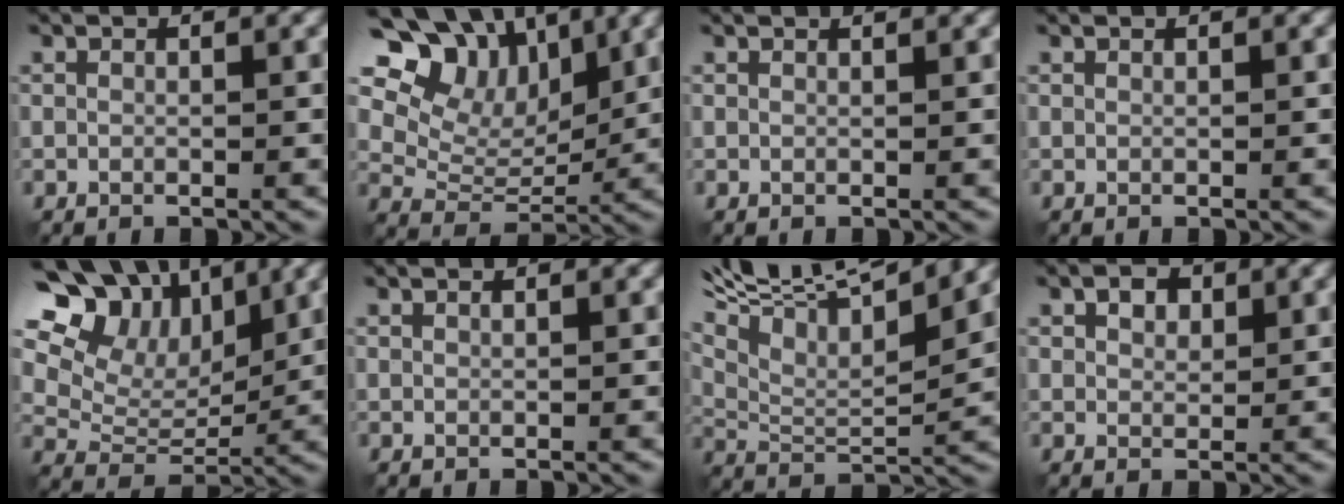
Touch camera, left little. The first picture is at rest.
{"total": 11.7, "force": [5.9, 8.0, 6.3], "torque": [-0.132, 0.029, 0.091]}
{"total": 1.9, "force": [1.4, 0.7, 1.0], "torque": [0.003, 0.011, 0.001]}
{"total": 0.0}
{"total": 13.7, "force": [6.8, 9.5, 7.1], "torque": [-0.145, 0.037, 0.109]}
{"total": 0.6, "force": [0.4, 0.2, 0.4], "torque": [-0.003, 0.002, 0.001]}
{"total": 13.6, "force": [8.2, 4.7, 9.8], "torque": [-0.195, 0.045, 0.130]}
{"total": 2.5, "force": [0.8, 1.8, 1.6], "torque": [-0.025, 0.002, 0.009]}